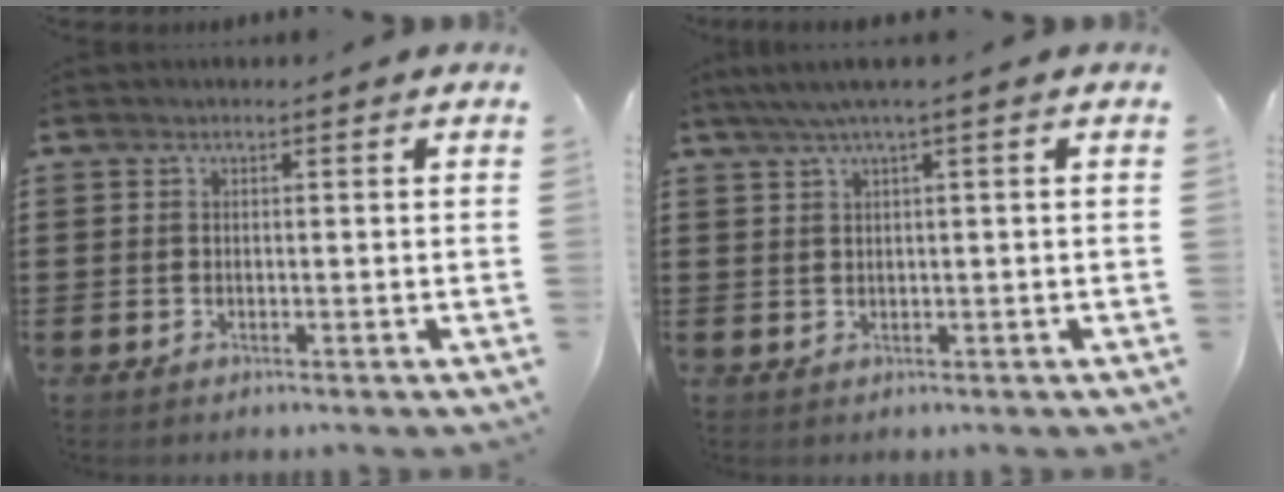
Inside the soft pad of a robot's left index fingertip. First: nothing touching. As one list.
[{"total": 2.2, "force": [0.7, -0.2, 2.0], "torque": [-0.038, -0.002, 0.011]}]